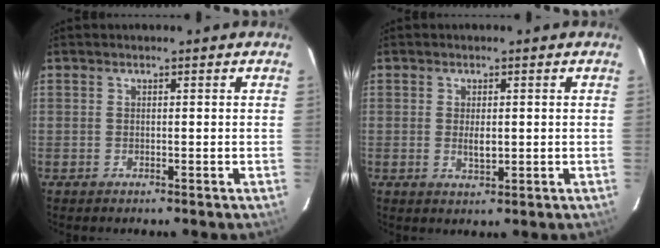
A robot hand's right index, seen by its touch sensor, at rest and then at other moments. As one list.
[{"total": 2.7, "force": [0.0, 1.3, 2.4], "torque": [-0.043, -0.007, 0.002]}]